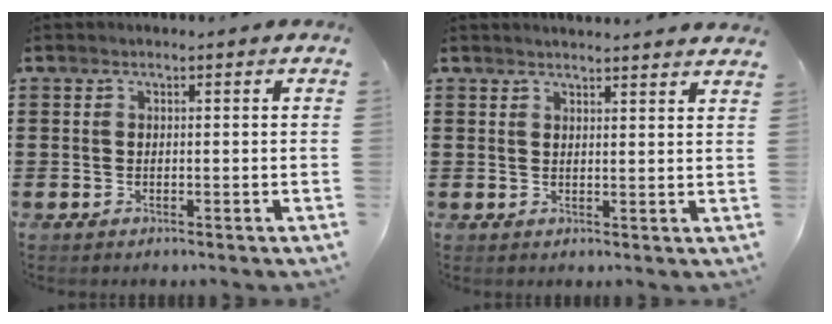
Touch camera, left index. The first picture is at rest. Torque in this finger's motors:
{"motor_torque": [0.00, 0.00, 0.01, -0.01]}